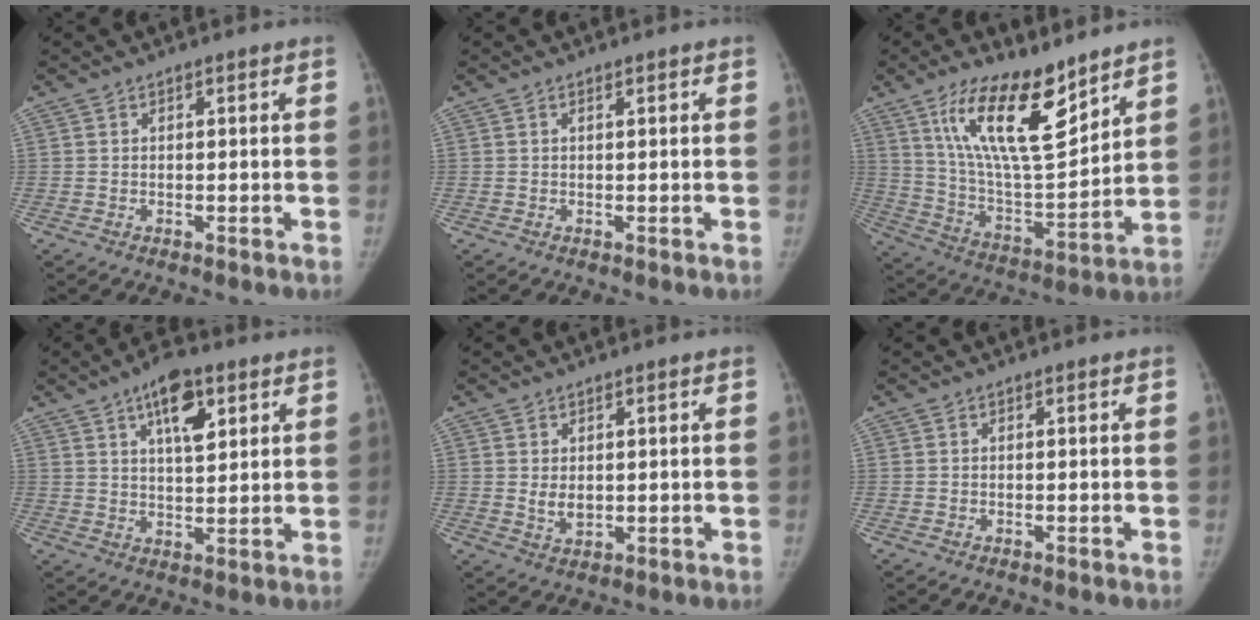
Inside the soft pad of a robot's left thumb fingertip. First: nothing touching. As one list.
[{"total": 0.6, "force": [0.4, 0.2, 0.5], "torque": [-0.008, 0.000, 0.006]}, {"total": 19.4, "force": [11.9, 6.6, 13.8], "torque": [-0.209, -0.070, 0.225]}, {"total": 9.2, "force": [4.6, 4.0, 6.9], "torque": [-0.091, -0.022, 0.073]}, {"total": 3.2, "force": [0.5, 2.2, 2.3], "torque": [-0.031, -0.010, 0.017]}, {"total": 0.0}]